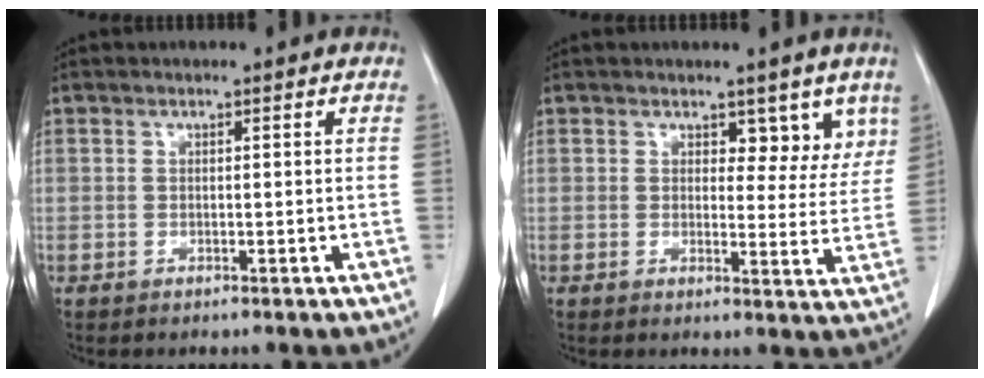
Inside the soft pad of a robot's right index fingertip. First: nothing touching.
{"total": 5.6, "force": [3.8, 3.0, 2.7], "torque": [-0.007, -0.009, 0.043]}